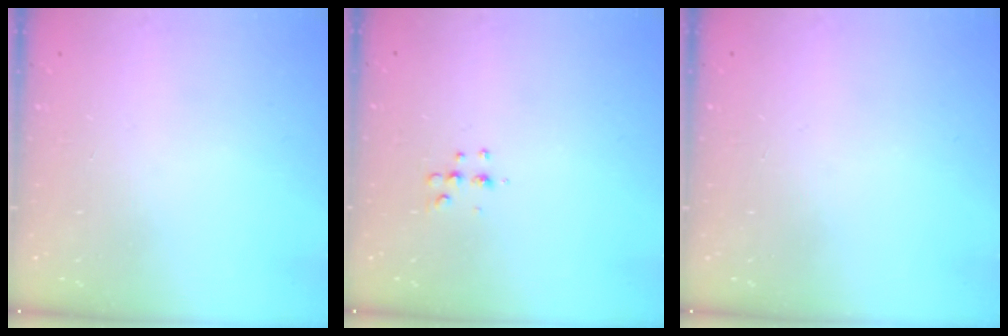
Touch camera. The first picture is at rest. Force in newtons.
{"total": 5.2, "press": 5.0, "slide": 1.1}
{"total": 0.0}